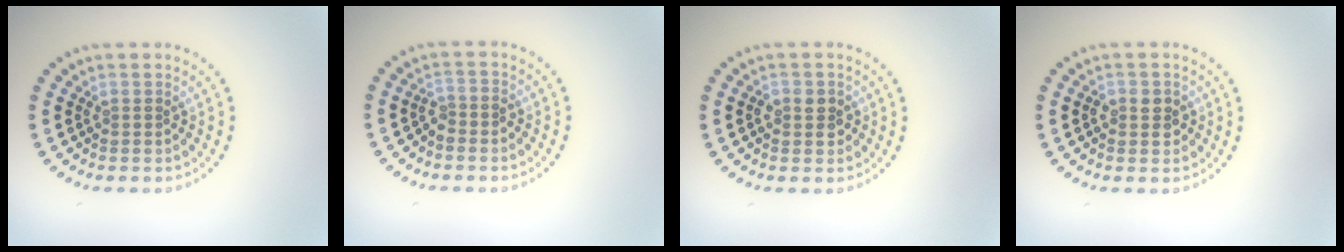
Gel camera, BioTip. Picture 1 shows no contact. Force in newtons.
{"total": 1.4, "press": 1.1, "slide": 0.8}
{"total": 1.9, "press": 1.9, "slide": 0.3}
{"total": 1.9, "press": 1.9, "slide": 0.3}